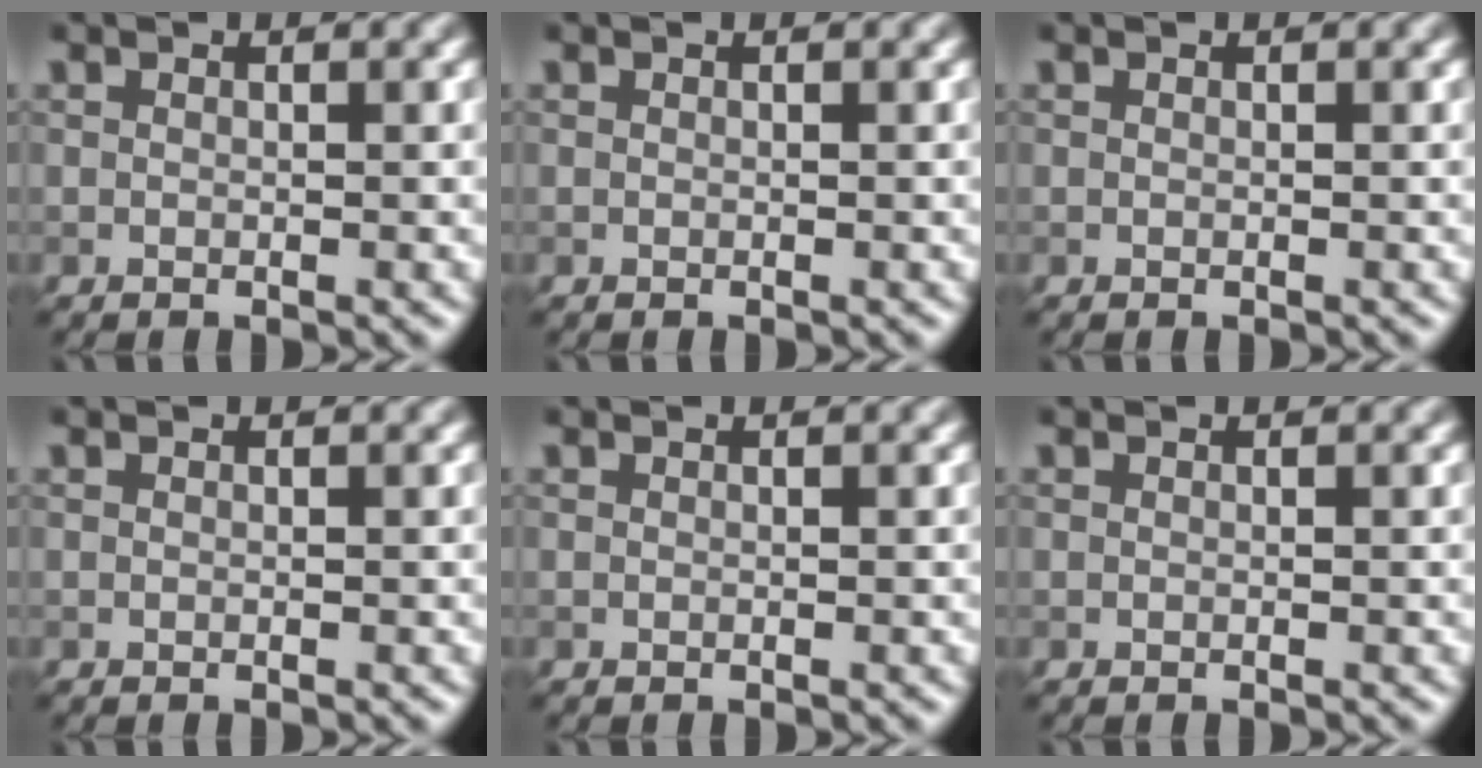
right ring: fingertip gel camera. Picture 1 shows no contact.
{"total": 0.0}
{"total": 0.0}
{"total": 0.0}
{"total": 0.0}
{"total": 0.0}